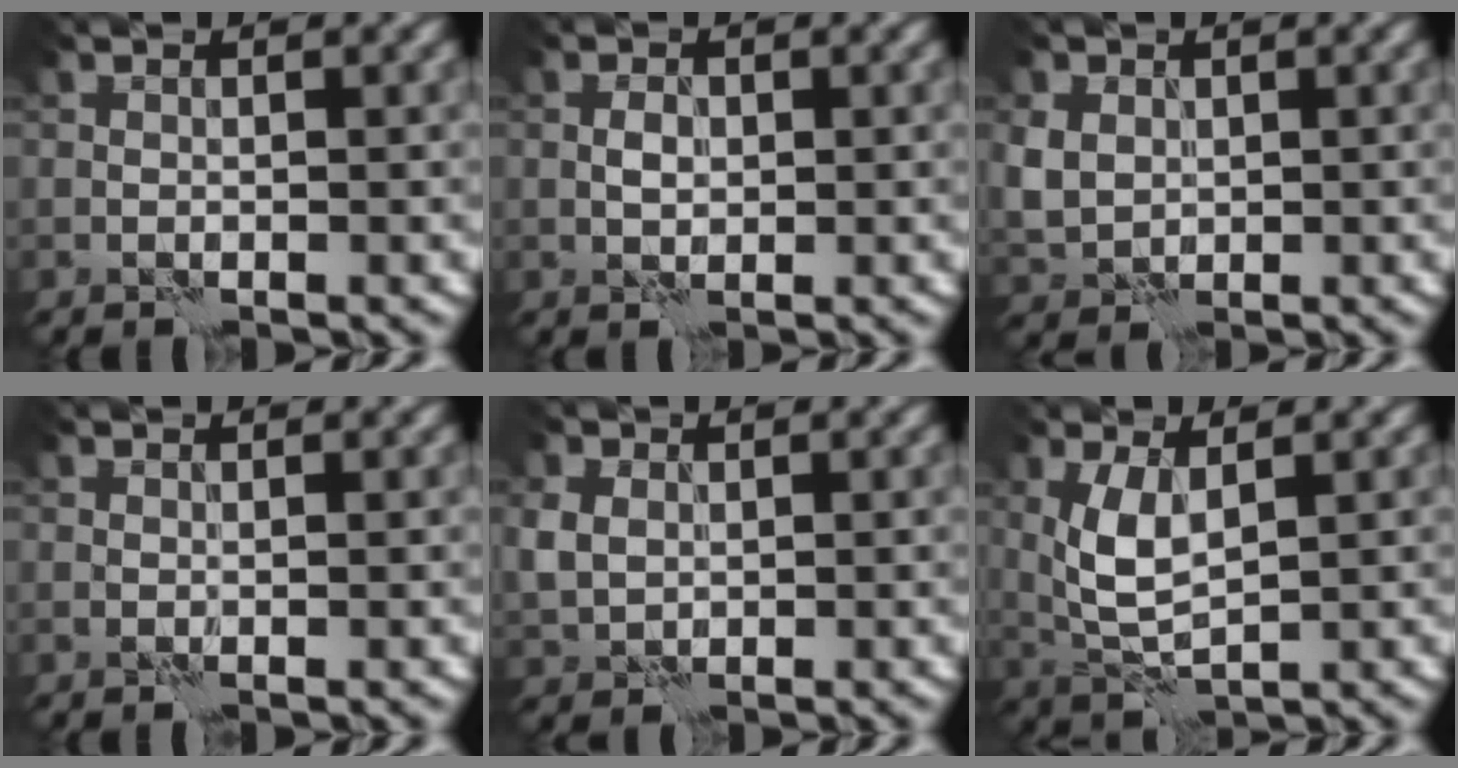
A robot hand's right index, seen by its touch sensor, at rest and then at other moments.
{"total": 1.4, "force": [-0.1, 0.8, 1.1], "torque": [-0.018, 0.004, -0.003]}
{"total": 2.9, "force": [0.5, 2.5, 1.4], "torque": [-0.039, 0.001, 0.010]}
{"total": 0.0}
{"total": 2.6, "force": [0.4, 2.2, 1.4], "torque": [-0.040, 0.003, 0.006]}
{"total": 4.1, "force": [1.0, 1.6, 3.7], "torque": [-0.083, 0.001, 0.023]}